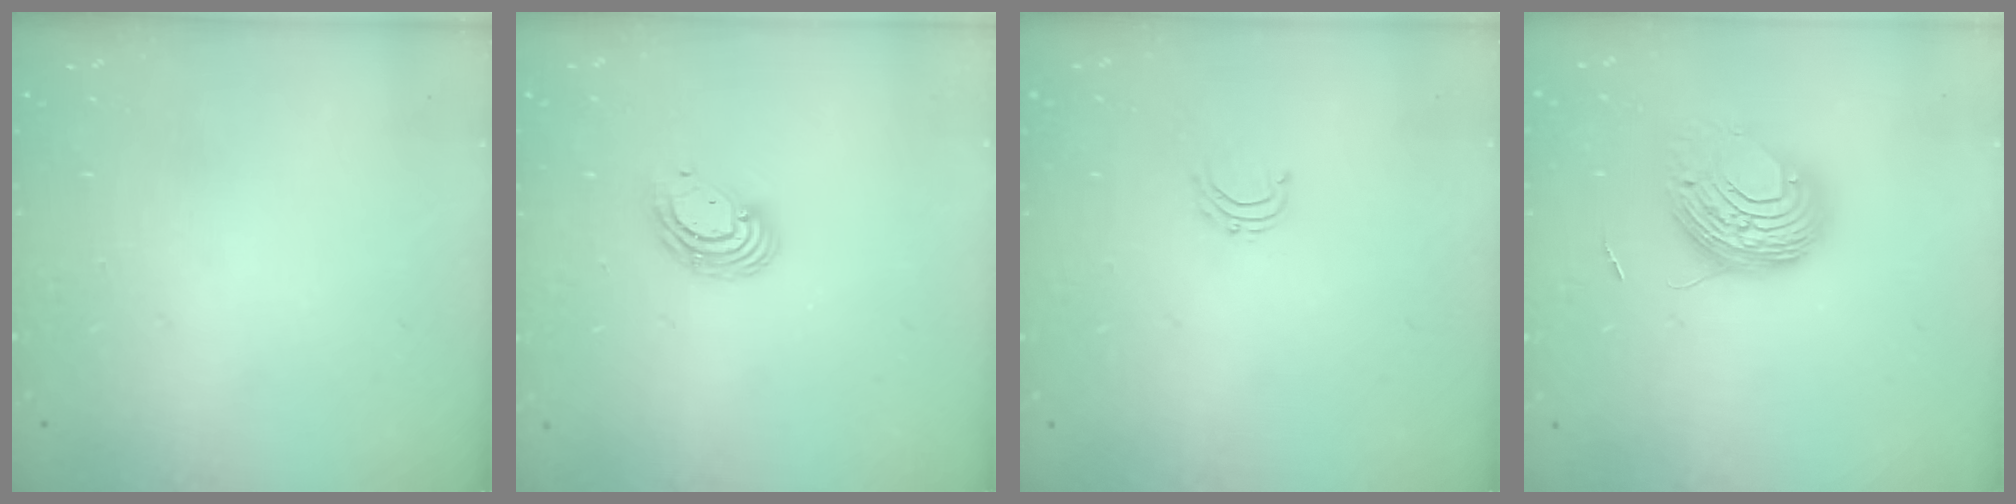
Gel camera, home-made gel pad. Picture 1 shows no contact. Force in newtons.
{"total": 5.8, "press": 5.8, "slide": 0.4}
{"total": 3.7, "press": 3.7, "slide": 0.3}
{"total": 9.5, "press": 9.5, "slide": 0.7}